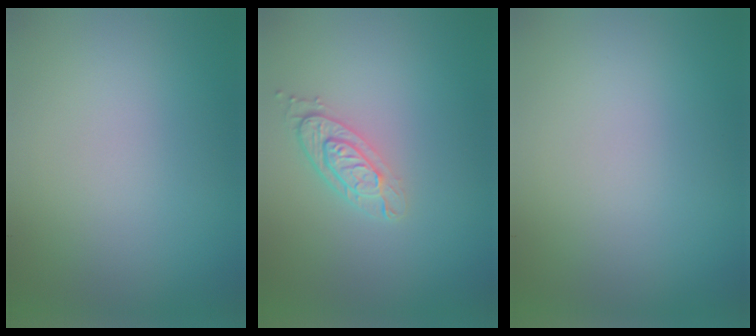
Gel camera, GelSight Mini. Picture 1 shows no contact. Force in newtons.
{"total": 2.8, "press": 2.2, "slide": 1.7}
{"total": 0.0}